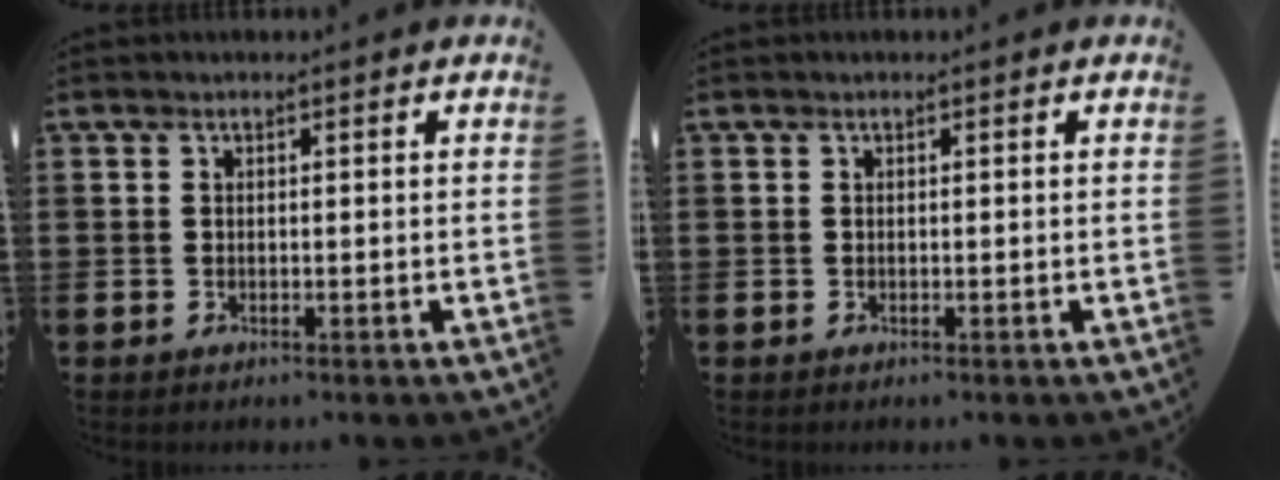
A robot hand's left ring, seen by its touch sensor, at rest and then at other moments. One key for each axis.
{"total": 0.0}